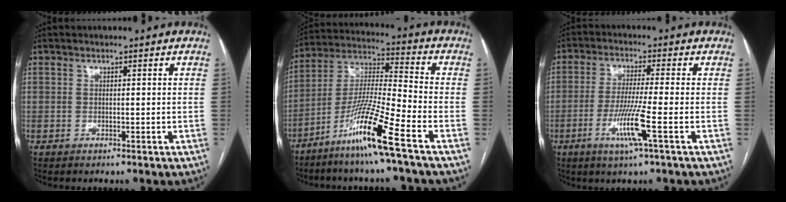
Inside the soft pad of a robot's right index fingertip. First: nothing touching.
{"total": 13.6, "force": [-8.0, -1.4, 10.8], "torque": [-0.215, -0.030, -0.158]}
{"total": 7.7, "force": [-2.9, -0.9, 7.1], "torque": [-0.141, -0.019, -0.058]}